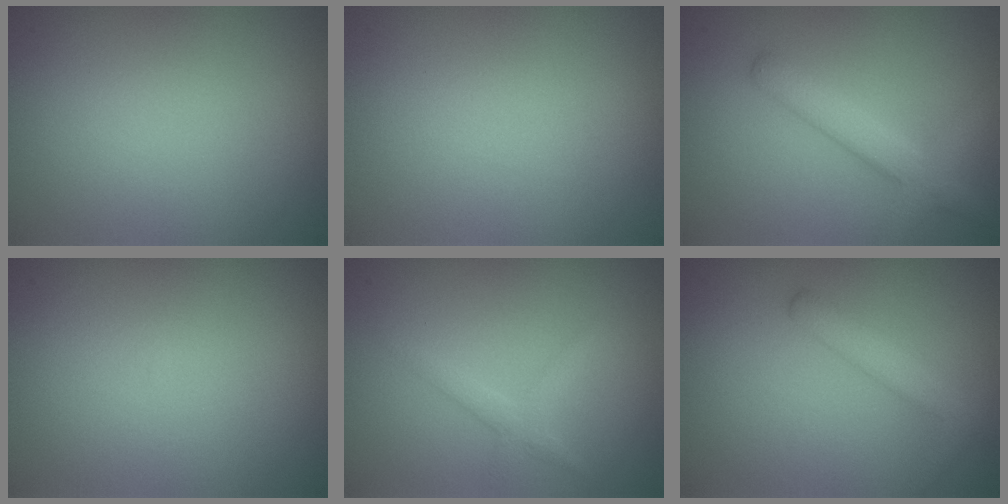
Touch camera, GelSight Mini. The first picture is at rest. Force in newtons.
{"total": 0.0}
{"total": 3.4, "press": 3.4, "slide": 0.2}
{"total": 0.0}
{"total": 1.5, "press": 1.5, "slide": 0.1}
{"total": 2.4, "press": 2.4, "slide": 0.1}